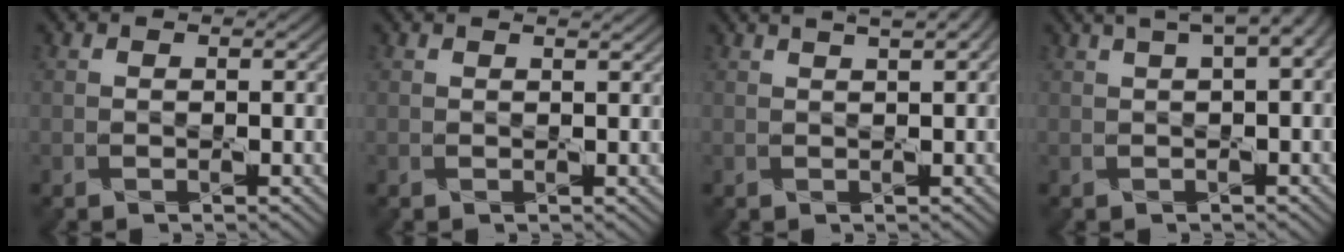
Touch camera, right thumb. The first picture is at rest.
{"total": 0.8, "force": [0.7, 0.0, 0.3], "torque": [-0.011, -0.002, 0.008]}
{"total": 3.7, "force": [2.2, 0.9, 2.9], "torque": [-0.032, 0.017, 0.013]}
{"total": 8.0, "force": [3.4, 2.9, 6.6], "torque": [-0.077, 0.035, 0.033]}